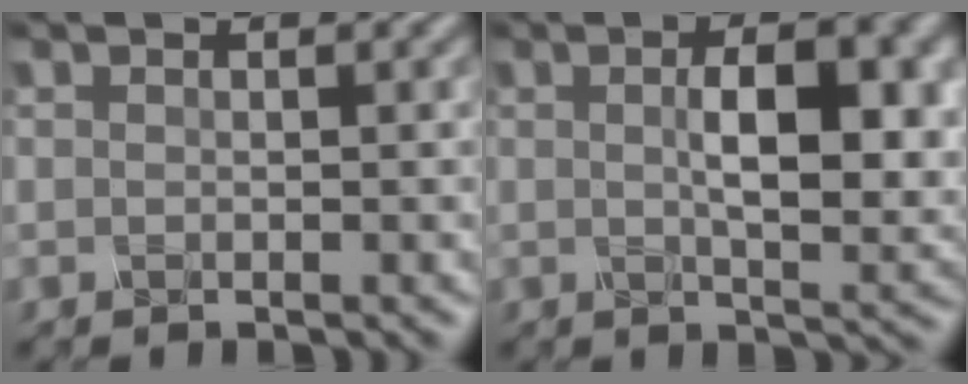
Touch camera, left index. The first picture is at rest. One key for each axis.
{"total": 7.4, "fx": 0.6, "fy": 2.9, "fz": 6.8, "tx": -0.102, "ty": 0.000, "tz": 0.010}